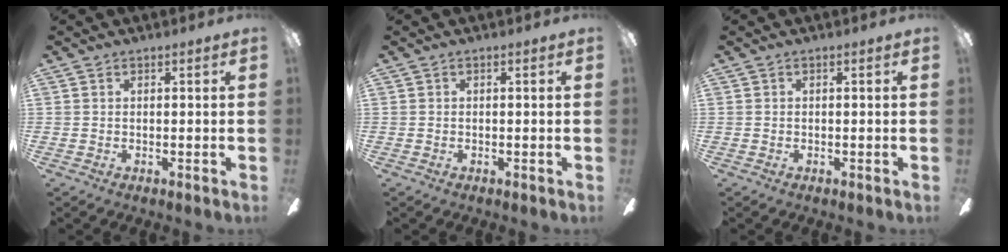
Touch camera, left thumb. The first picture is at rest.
{"total": 0.0}
{"total": 0.0}